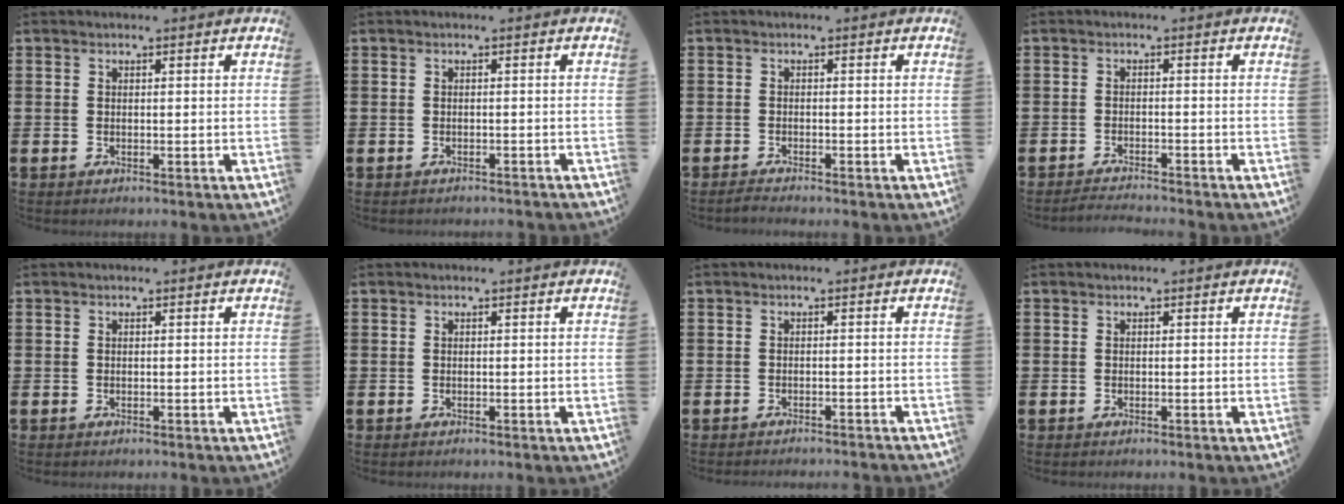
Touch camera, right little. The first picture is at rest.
{"total": 0.6, "force": [-0.6, 0.0, 0.0], "torque": [-0.002, -0.002, -0.012]}
{"total": 0.9, "force": [-0.8, 0.0, 0.4], "torque": [-0.007, -0.001, -0.016]}
{"total": 1.5, "force": [-1.5, -0.1, 0.3], "torque": [-0.006, 0.003, -0.030]}
{"total": 0.0}
{"total": 0.0}
{"total": 0.9, "force": [-0.9, -0.2, -0.1], "torque": [0.001, 0.000, -0.019]}
{"total": 0.0}